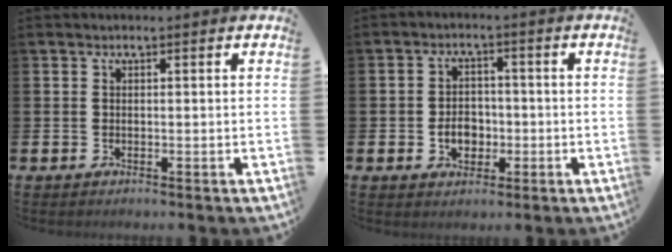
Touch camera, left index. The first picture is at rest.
{"total": 3.9, "force": [-1.2, 3.0, 2.3], "torque": [-0.030, -0.002, -0.029]}